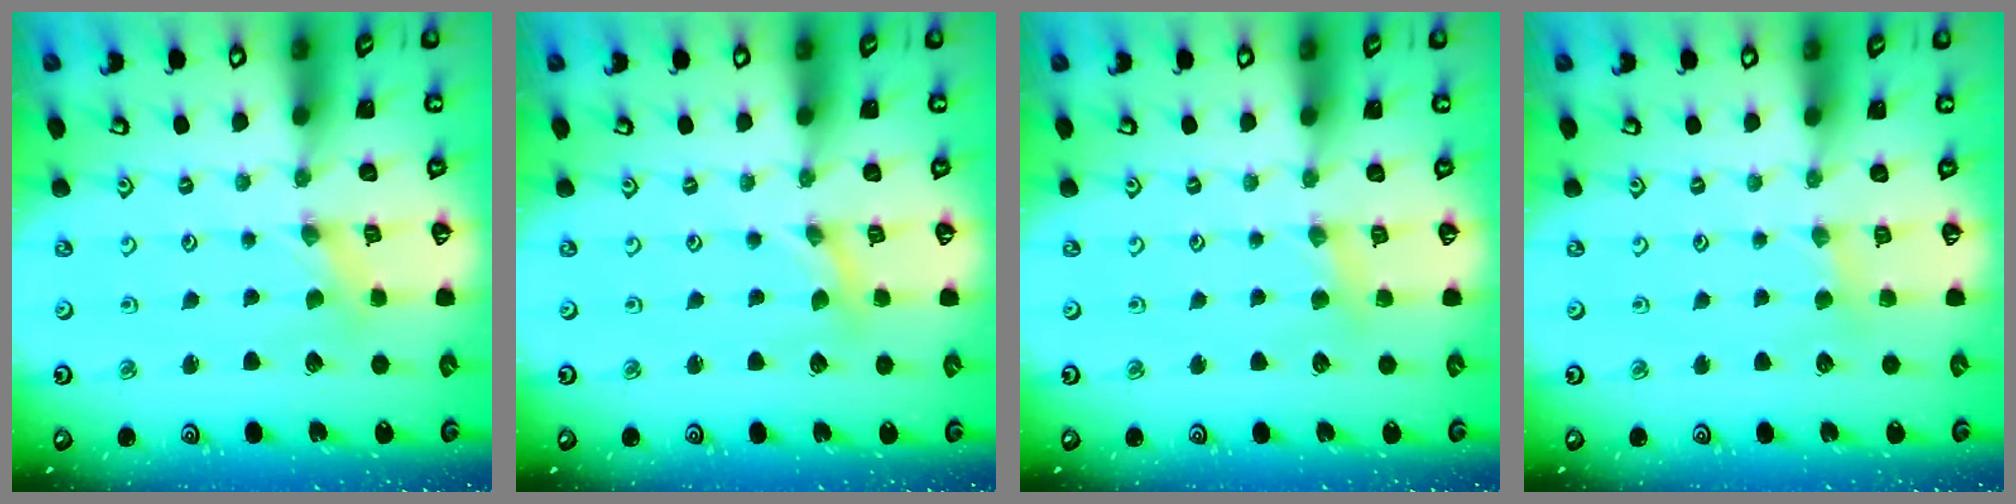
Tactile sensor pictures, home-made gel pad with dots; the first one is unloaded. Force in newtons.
{"total": 0.0}
{"total": 3.7, "press": 3.7, "slide": 0.6}
{"total": 2.2, "press": 2.2, "slide": 0.4}